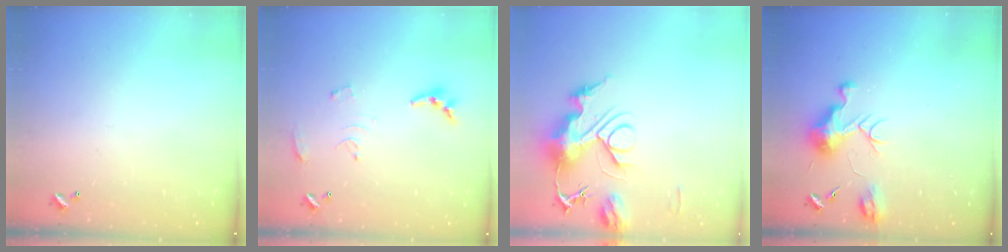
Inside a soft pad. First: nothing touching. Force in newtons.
{"total": 8.7, "press": 8.7, "slide": 0.5}
{"total": 14.3, "press": 14.3, "slide": 1.5}
{"total": 10.0, "press": 10.0, "slide": 0.6}